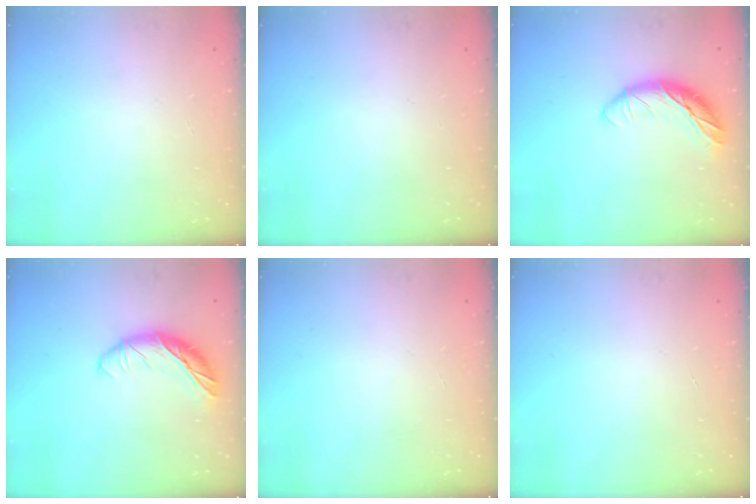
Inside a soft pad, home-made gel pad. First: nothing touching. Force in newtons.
{"total": 0.0}
{"total": 12.1, "press": 12.0, "slide": 0.9}
{"total": 13.6, "press": 13.5, "slide": 0.6}
{"total": 0.0}
{"total": 0.0}